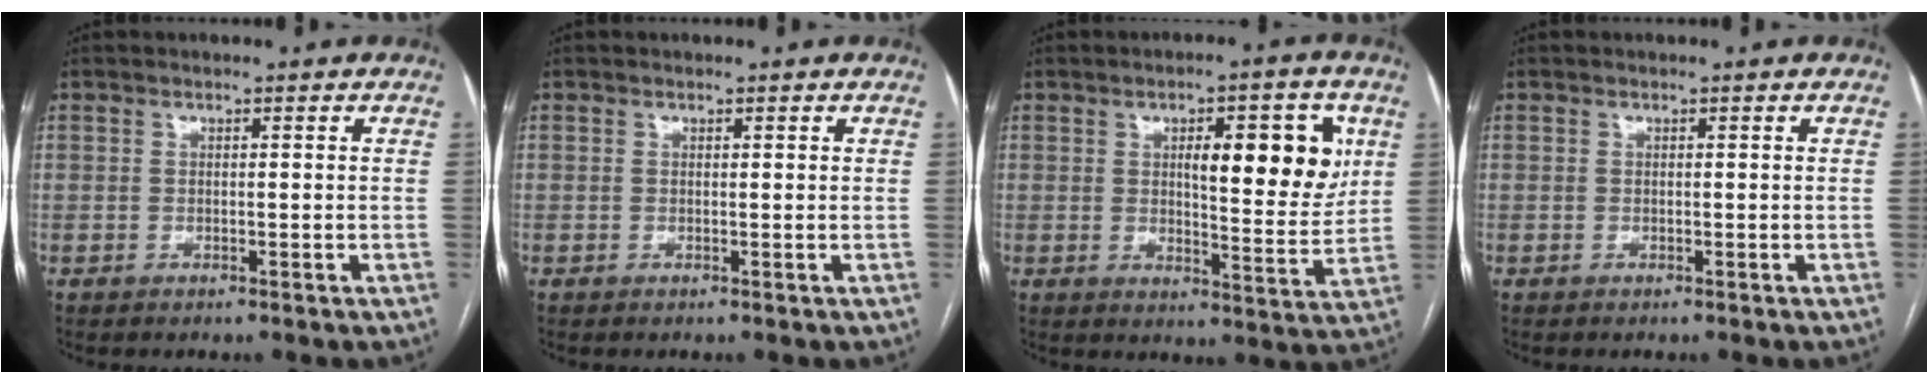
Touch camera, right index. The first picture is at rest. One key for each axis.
{"total": 0.0}
{"total": 12.0, "fx": 3.5, "fy": 3.3, "fz": 11.0, "tx": -0.146, "ty": 0.007, "tz": 0.051}
{"total": 0.0}